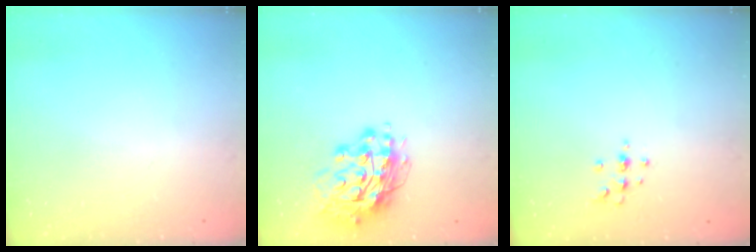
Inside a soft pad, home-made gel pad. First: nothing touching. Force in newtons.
{"total": 15.2, "press": 15.1, "slide": 1.6}
{"total": 4.3, "press": 4.2, "slide": 1.0}